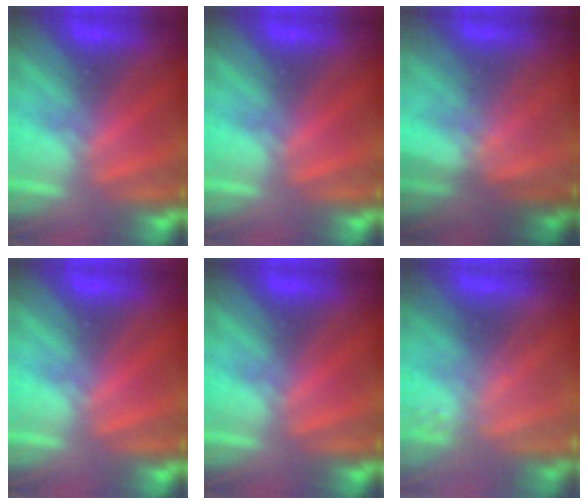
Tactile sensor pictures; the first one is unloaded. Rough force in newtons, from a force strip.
{"total": 0.0}
{"total": 1.3}
{"total": 0.0}
{"total": 0.0}
{"total": 2.2}